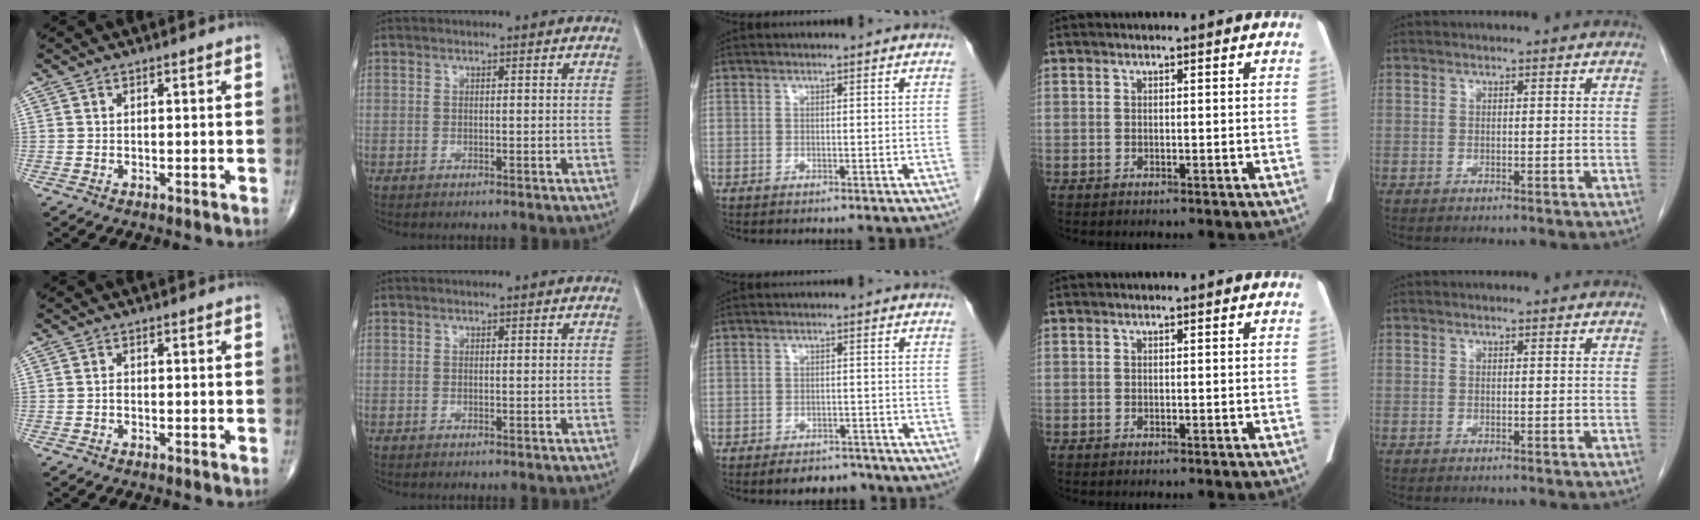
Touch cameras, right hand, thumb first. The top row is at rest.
{"thumb": {"total": 0.7, "force": [-0.2, 0.4, 0.4], "torque": [-0.006, 0.001, -0.008]}, "middle": {"total": 4.3, "force": [-3.6, 2.1, 1.2], "torque": [-0.009, 0.004, -0.048]}}